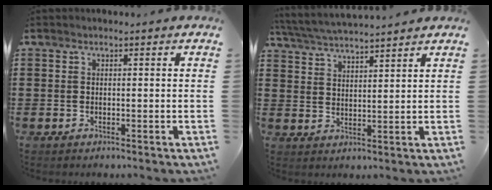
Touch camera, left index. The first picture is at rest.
{"total": 4.1, "force": [4.1, -0.4, 0.7], "torque": [-0.030, -0.020, 0.071]}